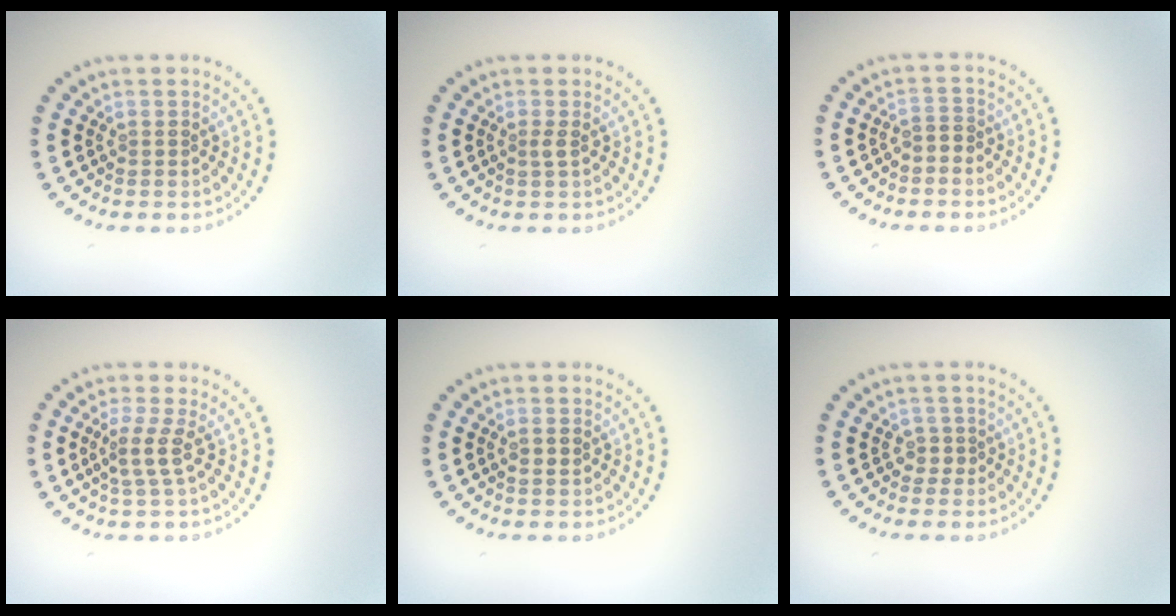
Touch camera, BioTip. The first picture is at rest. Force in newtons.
{"total": 0.8, "press": 0.5, "slide": 0.6}
{"total": 1.1, "press": 0.9, "slide": 0.6}
{"total": 2.2, "press": 1.6, "slide": 1.4}
{"total": 1.1, "press": 1.1, "slide": 0.3}
{"total": 1.4, "press": 1.1, "slide": 1.0}